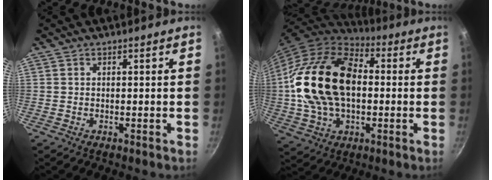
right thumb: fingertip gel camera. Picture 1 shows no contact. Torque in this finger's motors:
{"motor_torque": [1.22, 3.79, 1.56, -1.21, 0.41]}